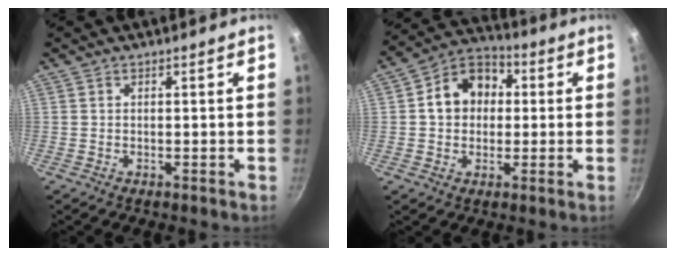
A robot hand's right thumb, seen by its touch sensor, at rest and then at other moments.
{"total": 11.2, "force": [1.4, 9.0, 6.5], "torque": [-0.067, 0.024, 0.003]}